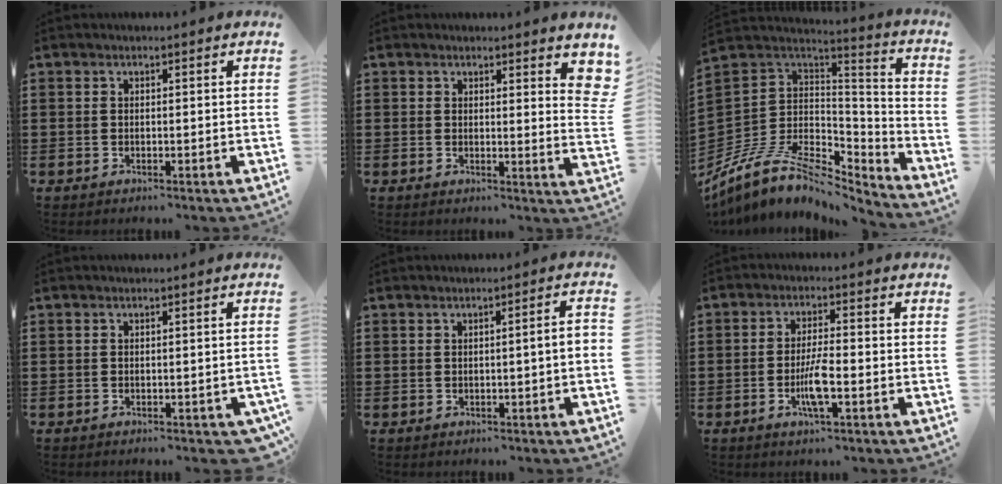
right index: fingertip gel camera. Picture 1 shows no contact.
{"total": 2.8, "force": [2.2, 0.6, 1.7], "torque": [-0.025, -0.003, 0.037]}
{"total": 8.6, "force": [-4.9, 5.2, 4.9], "torque": [-0.121, -0.010, -0.097]}
{"total": 0.8, "force": [-0.7, 0.2, 0.2], "torque": [-0.008, -0.002, -0.014]}
{"total": 1.9, "force": [-0.5, -0.1, 1.8], "torque": [-0.028, -0.004, -0.011]}
{"total": 5.0, "force": [-1.8, 0.8, 4.6], "torque": [-0.099, -0.008, -0.038]}